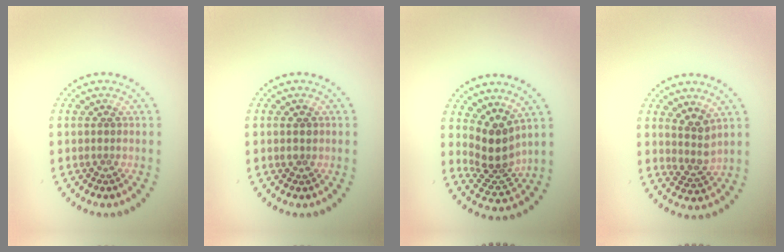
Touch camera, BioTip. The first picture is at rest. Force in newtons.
{"total": 1.0, "press": 1.0, "slide": 0.2}
{"total": 3.7, "press": 2.8, "slide": 2.4}
{"total": 2.5, "press": 2.0, "slide": 1.6}